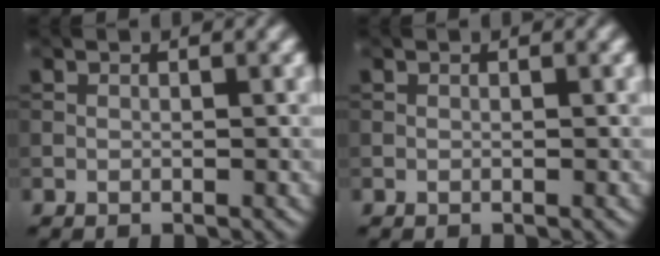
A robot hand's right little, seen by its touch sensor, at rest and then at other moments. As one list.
[{"total": 0.0}]